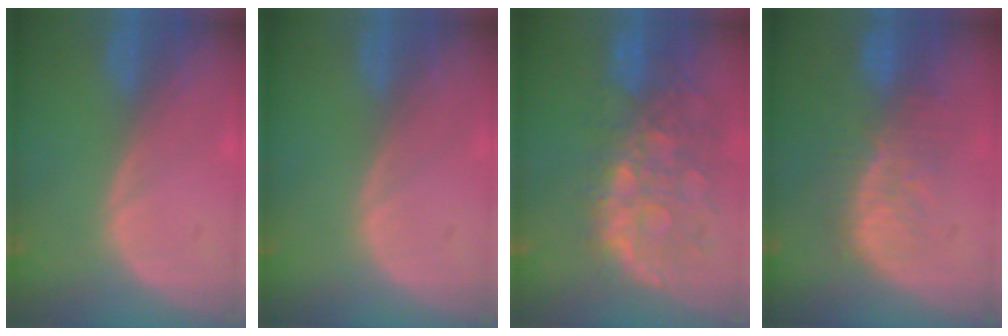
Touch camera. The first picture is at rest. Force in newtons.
{"total": 0.0}
{"total": 11.2, "press": 9.8, "slide": 5.5}
{"total": 10.1, "press": 8.5, "slide": 5.6}